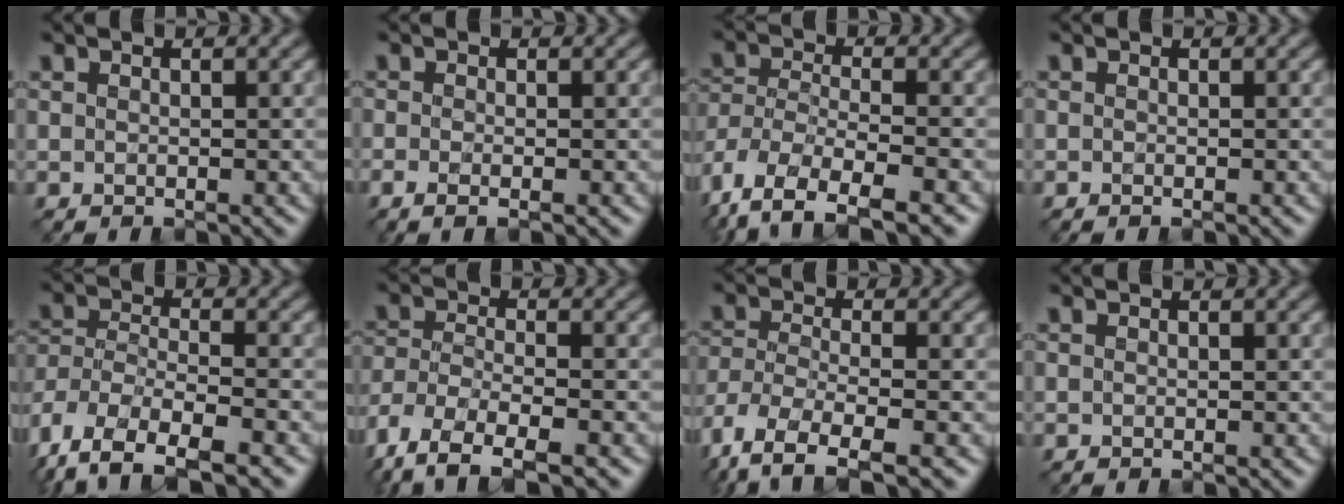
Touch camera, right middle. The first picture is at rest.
{"total": 1.3, "force": [-0.7, 0.2, 1.0], "torque": [-0.023, -0.011, -0.015]}
{"total": 9.1, "force": [-6.2, 3.5, 5.6], "torque": [-0.120, -0.023, -0.115]}
{"total": 0.0}
{"total": 9.9, "force": [-7.2, 3.9, 5.5], "torque": [-0.106, -0.022, -0.128]}
{"total": 7.0, "force": [-5.4, 1.9, 4.1], "torque": [-0.082, -0.016, -0.107]}
{"total": 7.1, "force": [-5.2, 1.9, 4.5], "torque": [-0.093, -0.017, -0.105]}
{"total": 0.0}